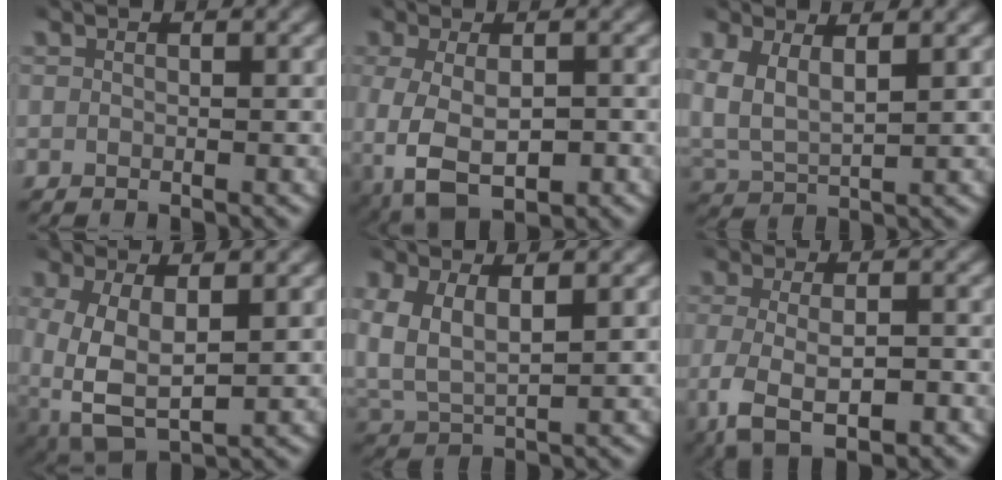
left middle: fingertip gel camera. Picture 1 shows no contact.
{"total": 7.3, "force": [-1.9, 4.4, 5.6], "torque": [-0.131, -0.028, -0.009]}
{"total": 4.7, "force": [1.4, 3.4, 2.9], "torque": [-0.086, -0.007, 0.029]}
{"total": 5.7, "force": [-0.5, 3.5, 4.5], "torque": [-0.109, -0.034, 0.013]}
{"total": 5.2, "force": [1.4, 3.8, 3.2], "torque": [-0.094, -0.007, 0.029]}
{"total": 5.7, "force": [-1.8, 2.7, 4.7], "torque": [-0.101, -0.014, -0.016]}